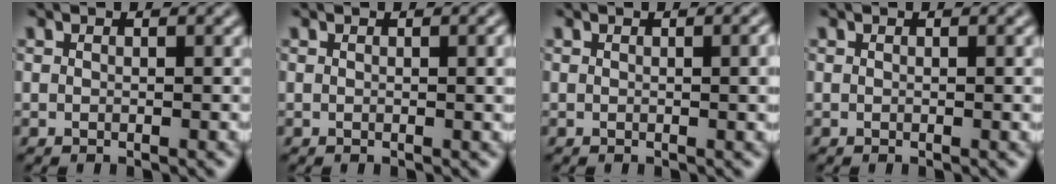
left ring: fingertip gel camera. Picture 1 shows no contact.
{"total": 1.5, "force": [0.2, 0.4, 1.4], "torque": [-0.017, 0.002, 0.000]}
{"total": 2.1, "force": [0.2, 0.6, 2.0], "torque": [-0.020, 0.003, -0.001]}
{"total": 0.6, "force": [0.0, 0.1, 0.6], "torque": [-0.006, 0.000, 0.000]}